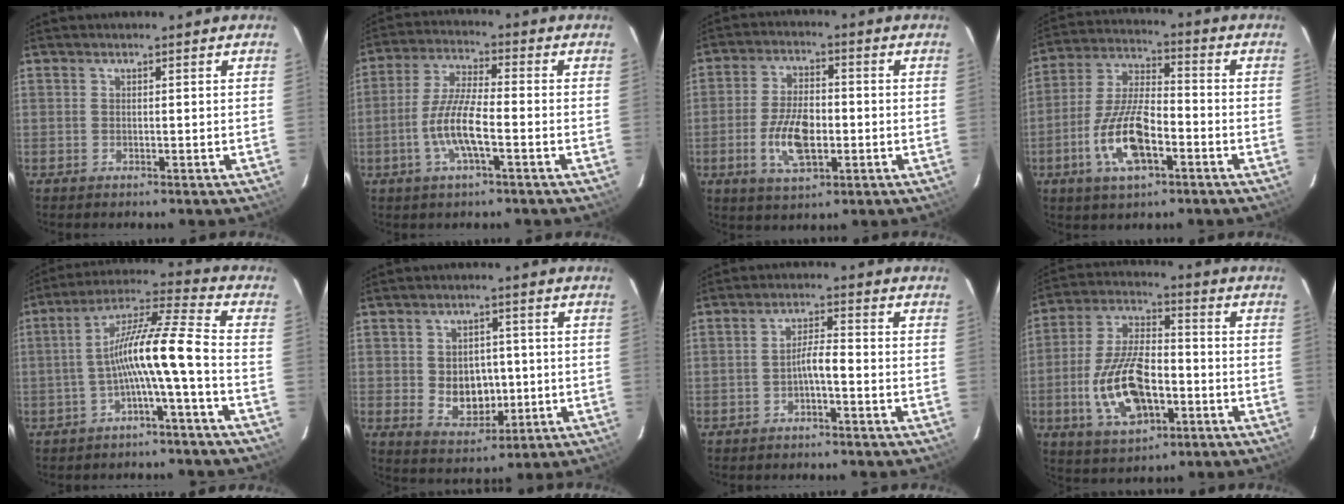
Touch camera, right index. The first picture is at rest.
{"total": 9.2, "force": [-3.1, 1.7, 8.5], "torque": [-0.175, 0.002, -0.062]}
{"total": 10.2, "force": [-2.6, 4.9, 8.6], "torque": [-0.172, -0.002, -0.044]}
{"total": 13.3, "force": [-5.3, 4.9, 11.2], "torque": [-0.237, -0.002, -0.098]}
{"total": 10.5, "force": [-3.4, -0.5, 9.9], "torque": [-0.196, 0.017, -0.063]}
{"total": 8.0, "force": [-0.6, 6.2, 5.0], "torque": [-0.096, 0.003, 0.010]}
{"total": 3.0, "force": [-1.7, 0.3, 2.5], "torque": [-0.051, 0.010, -0.030]}
{"total": 16.1, "force": [-4.6, 8.1, 13.2], "torque": [-0.272, 0.004, -0.074]}